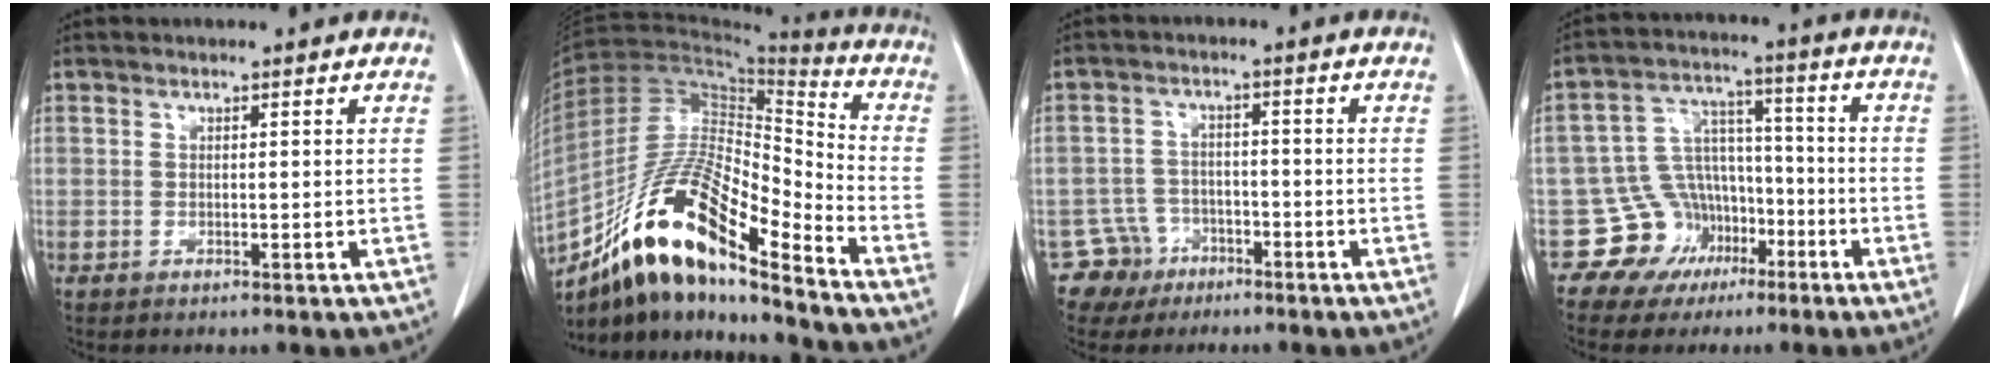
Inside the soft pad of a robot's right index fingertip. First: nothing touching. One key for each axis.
{"total": 19.6, "fx": -13.2, "fy": 3.5, "fz": 14.1, "tx": -0.271, "ty": 0.001, "tz": -0.233}
{"total": 5.2, "fx": -3.2, "fy": 4.1, "fz": -0.4, "tx": 0.013, "ty": 0.010, "tz": -0.054}
{"total": 10.0, "fx": -5.1, "fy": 8.5, "fz": 0.8, "tx": -0.004, "ty": 0.054, "tz": -0.073}